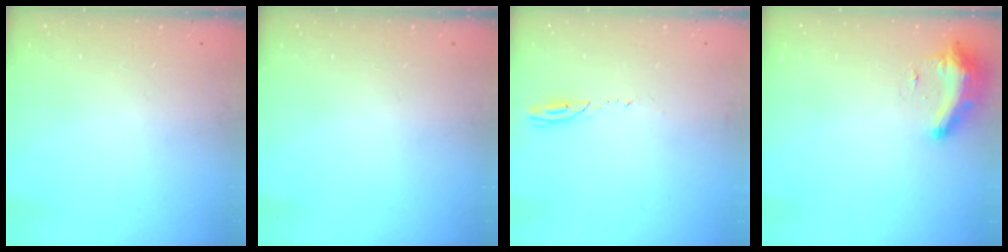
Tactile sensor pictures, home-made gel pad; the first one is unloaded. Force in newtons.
{"total": 0.0}
{"total": 2.4, "press": 2.4, "slide": 0.3}
{"total": 9.2, "press": 9.1, "slide": 0.5}